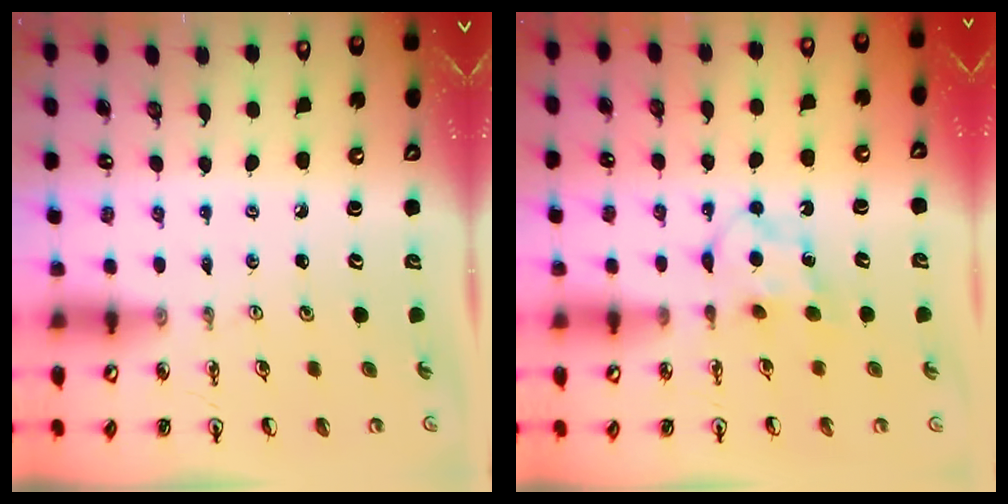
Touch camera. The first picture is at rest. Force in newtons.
{"total": 6.4, "press": 6.3, "slide": 0.6}